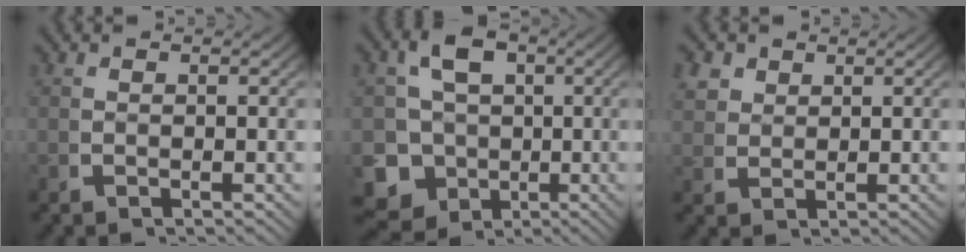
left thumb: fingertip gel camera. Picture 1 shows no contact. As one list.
[{"total": 14.5, "force": [-4.1, 12.8, 5.4], "torque": [-0.127, -0.059, -0.063]}, {"total": 3.5, "force": [2.2, 2.3, 1.4], "torque": [-0.033, 0.000, 0.048]}]